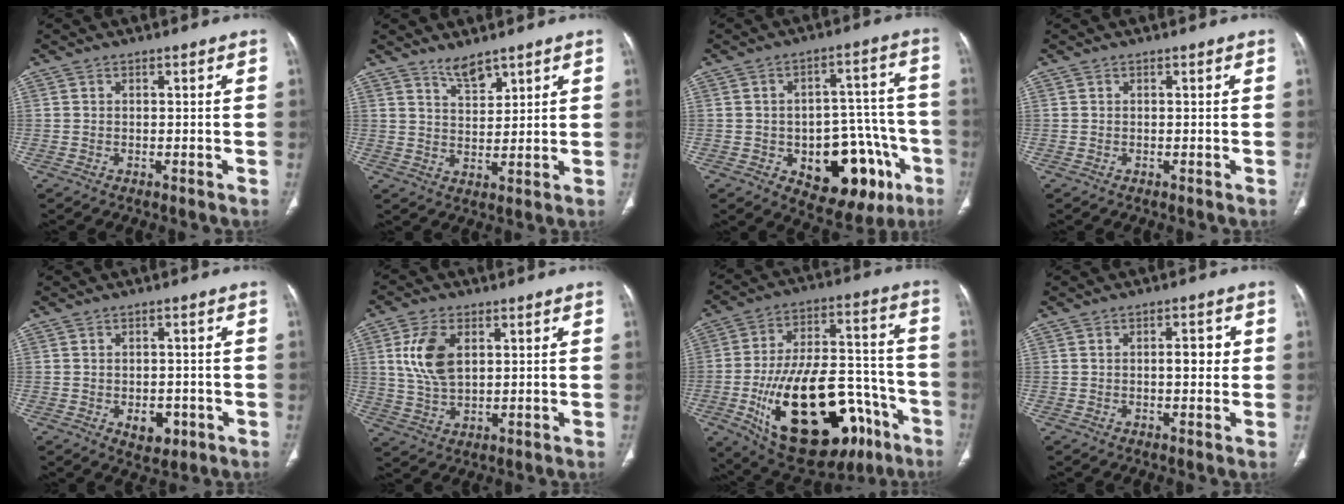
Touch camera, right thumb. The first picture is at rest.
{"total": 4.4, "force": [3.7, 1.4, 2.0], "torque": [-0.020, -0.030, 0.068]}
{"total": 18.2, "force": [-6.7, 10.5, 13.3], "torque": [-0.137, 0.047, -0.073]}
{"total": 0.0}
{"total": 4.8, "force": [-1.5, 3.3, 3.2], "torque": [-0.029, 0.004, -0.008]}
{"total": 9.5, "force": [2.7, 5.5, 7.2], "torque": [-0.143, -0.007, 0.057]}
{"total": 30.9, "force": [-12.4, 15.4, 23.8], "torque": [-0.374, 0.049, -0.173]}
{"total": 4.0, "force": [0.4, 1.9, 3.5], "torque": [-0.041, 0.001, 0.005]}